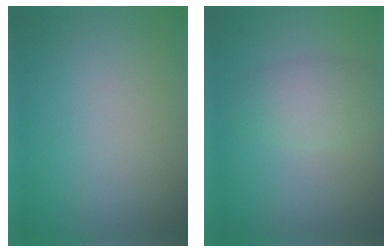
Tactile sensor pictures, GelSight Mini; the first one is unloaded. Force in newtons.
{"total": 3.2, "press": 3.2, "slide": 0.0}